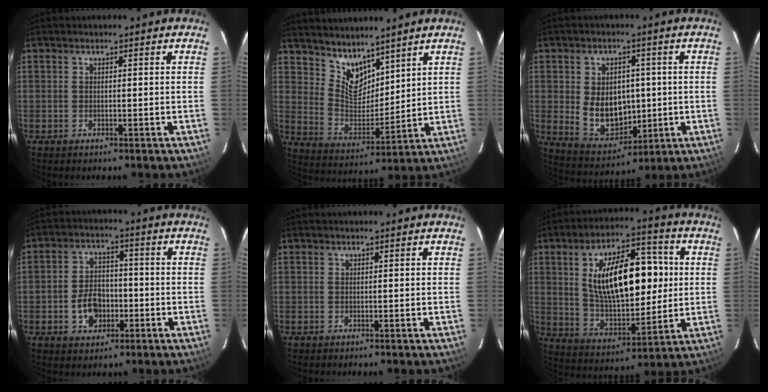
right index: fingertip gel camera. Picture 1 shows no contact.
{"total": 9.7, "force": [7.9, 4.3, 3.7], "torque": [-0.066, -0.001, 0.160]}
{"total": 11.1, "force": [0.0, 8.2, 7.5], "torque": [-0.149, -0.003, 0.027]}
{"total": 7.5, "force": [-2.4, 5.5, 4.5], "torque": [-0.086, 0.020, -0.032]}
{"total": 0.0}
{"total": 20.1, "force": [3.6, 9.7, 17.3], "torque": [-0.291, 0.019, 0.074]}